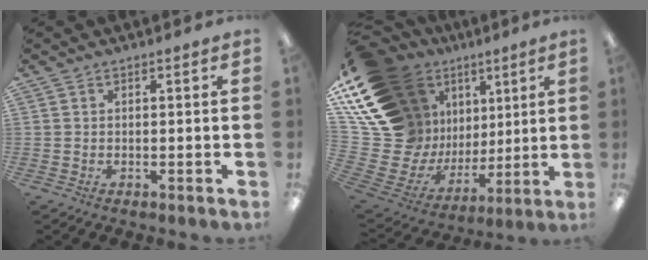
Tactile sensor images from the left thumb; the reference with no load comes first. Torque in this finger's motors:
{"motor_torque": [2.05, 2.96, 0.77, -0.34, 0.19]}